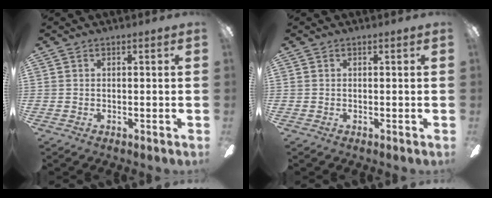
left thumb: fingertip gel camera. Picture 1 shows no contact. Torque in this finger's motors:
{"motor_torque": [-0.07, -0.07, -0.07, 0.05, 0.00]}